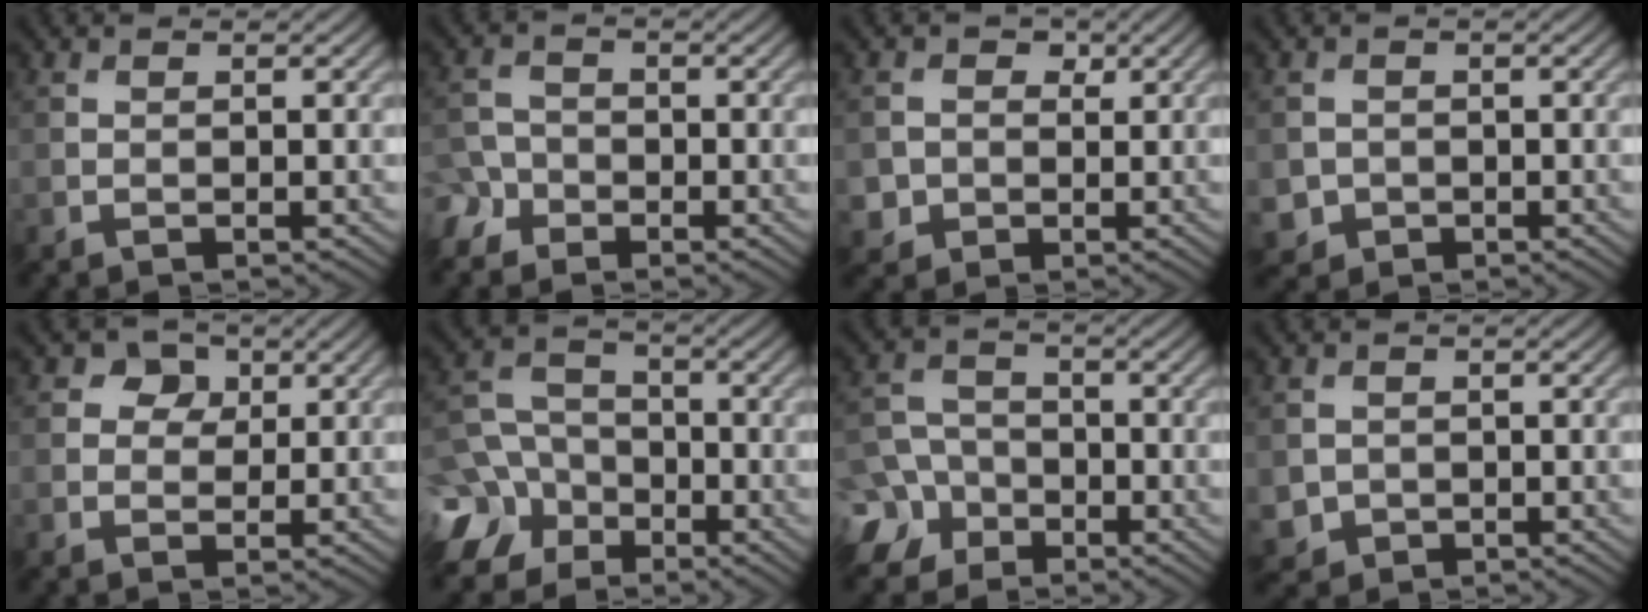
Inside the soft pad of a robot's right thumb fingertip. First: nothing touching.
{"total": 3.6, "force": [-2.4, 2.5, 0.9], "torque": [-0.026, 0.001, -0.056]}
{"total": 4.0, "force": [0.3, 3.9, 1.1], "torque": [-0.027, -0.002, -0.009]}
{"total": 2.4, "force": [-0.7, 2.3, 0.4], "torque": [-0.010, -0.008, -0.014]}
{"total": 3.1, "force": [1.2, 2.6, 1.3], "torque": [-0.018, 0.002, 0.011]}
{"total": 9.3, "force": [-4.5, 7.3, 3.6], "torque": [-0.088, -0.013, -0.119]}
{"total": 7.5, "force": [-4.2, 5.8, 2.4], "torque": [-0.051, -0.015, -0.102]}
{"total": 2.5, "force": [-0.4, 2.4, 0.4], "torque": [-0.017, -0.011, -0.007]}